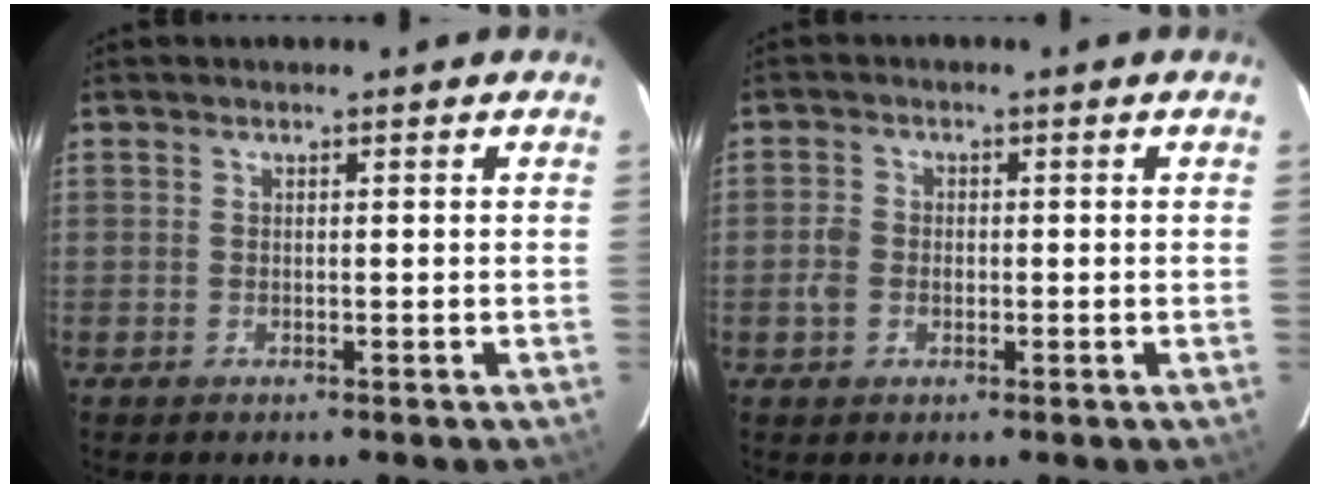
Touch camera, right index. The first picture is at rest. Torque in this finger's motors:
{"motor_torque": [0.34, 0.06, 0.19, 0.06]}